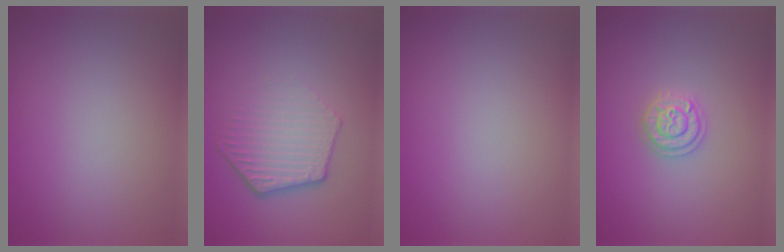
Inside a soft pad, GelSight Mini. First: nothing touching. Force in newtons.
{"total": 4.1, "press": 3.2, "slide": 2.5}
{"total": 0.0}
{"total": 2.0, "press": 2.0, "slide": 0.3}